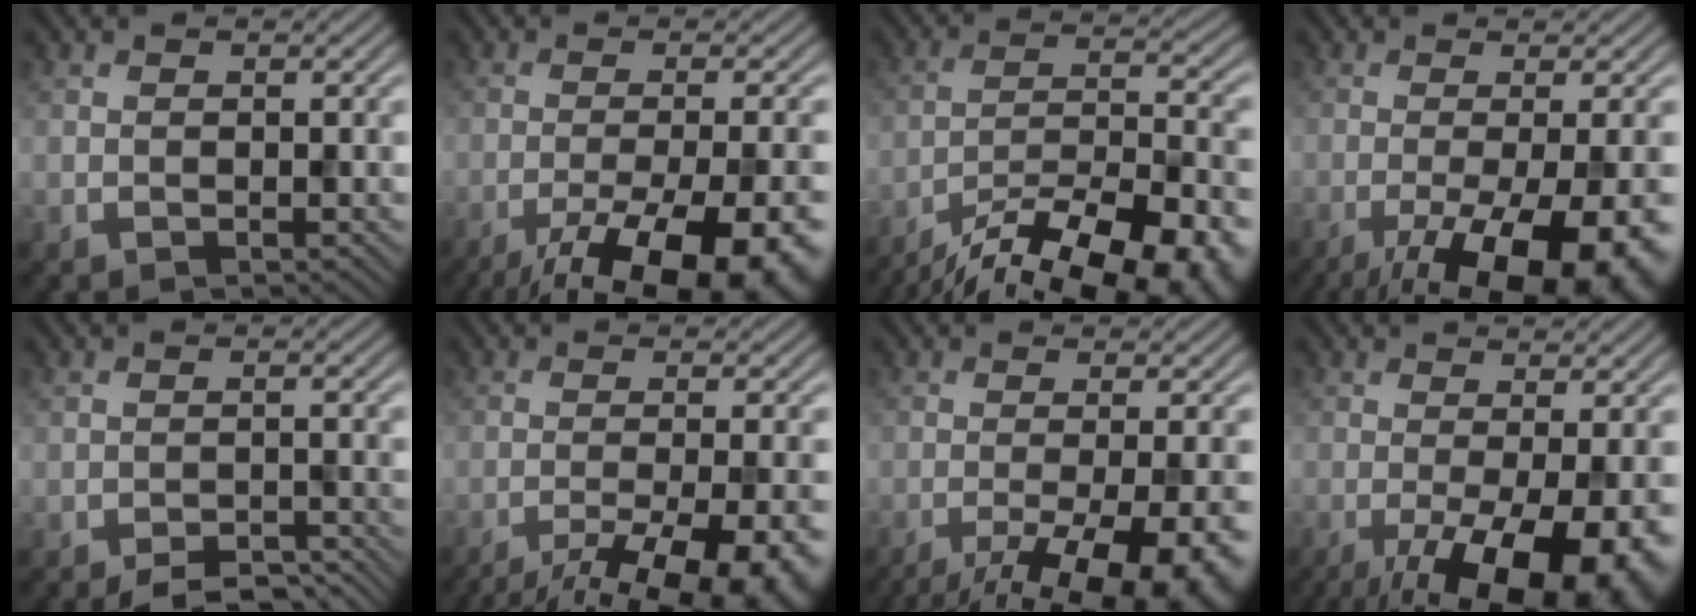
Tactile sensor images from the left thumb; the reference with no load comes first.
{"total": 16.3, "force": [-10.3, 4.6, 11.8], "torque": [-0.170, -0.034, -0.142]}
{"total": 18.7, "force": [-15.1, 5.3, 9.8], "torque": [-0.123, -0.018, -0.218]}
{"total": 15.3, "force": [-7.3, 4.6, 12.6], "torque": [-0.178, -0.013, -0.097]}
{"total": 4.3, "force": [-3.6, 1.1, 2.1], "torque": [-0.029, -0.002, -0.055]}
{"total": 13.5, "force": [-9.3, 3.6, 9.2], "torque": [-0.133, -0.024, -0.114]}
{"total": 13.4, "force": [-7.5, 3.8, 10.5], "torque": [-0.148, -0.024, -0.093]}
{"total": 14.0, "force": [-6.0, 4.5, 11.8], "torque": [-0.183, -0.019, -0.082]}